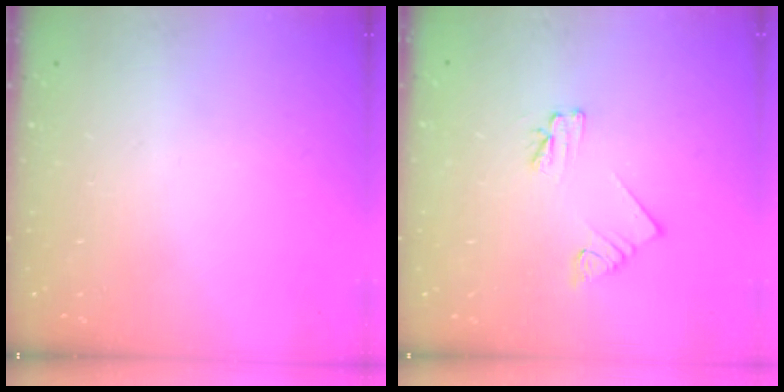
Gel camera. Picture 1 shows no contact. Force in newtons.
{"total": 2.3, "press": 2.3, "slide": 0.1}